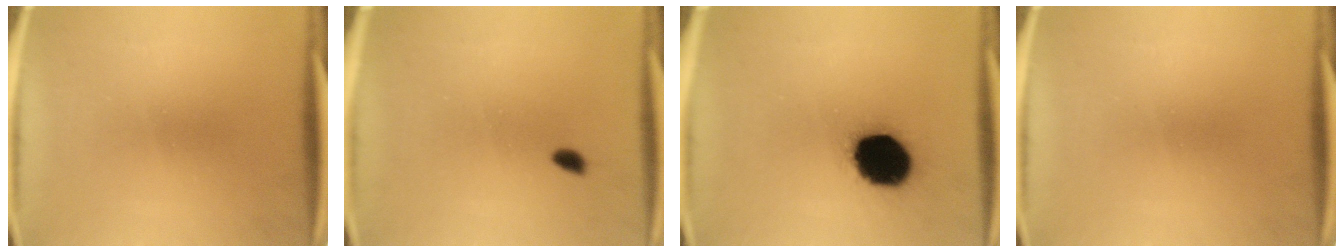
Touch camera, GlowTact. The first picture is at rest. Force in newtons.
{"total": 1.5}
{"total": 18.9}
{"total": 0.0}